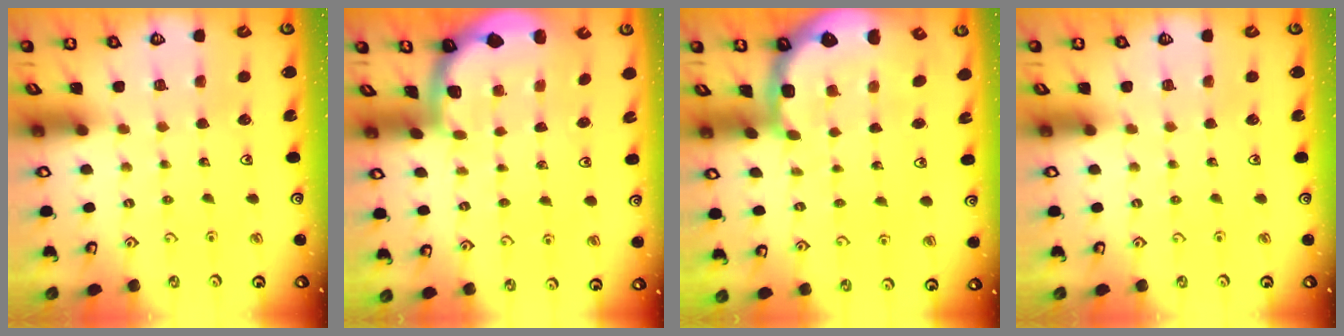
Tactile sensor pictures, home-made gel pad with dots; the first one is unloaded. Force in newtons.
{"total": 1.4, "press": 1.4, "slide": 0.1}
{"total": 4.2, "press": 4.0, "slide": 1.3}
{"total": 0.0}